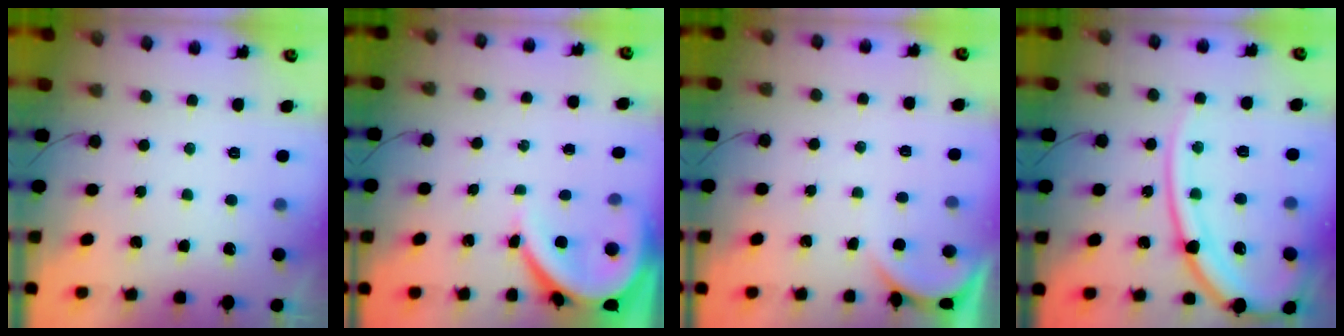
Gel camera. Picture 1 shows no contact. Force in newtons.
{"total": 8.0, "press": 7.9, "slide": 1.0}
{"total": 0.8, "press": 0.7, "slide": 0.2}
{"total": 16.0, "press": 15.9, "slide": 1.7}